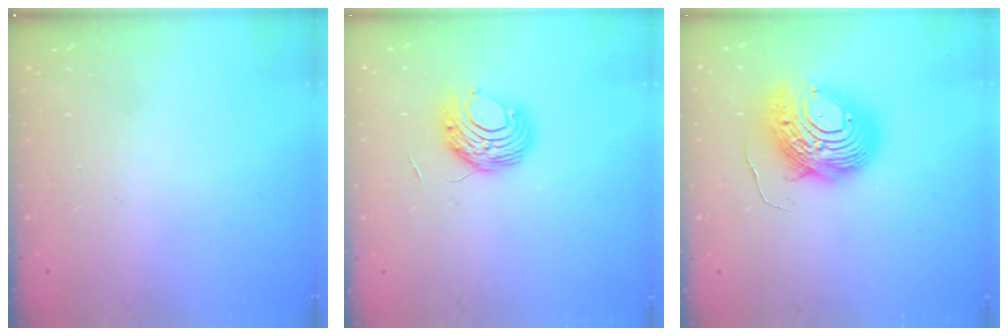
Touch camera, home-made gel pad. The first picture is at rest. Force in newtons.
{"total": 9.7, "press": 9.7, "slide": 0.9}
{"total": 13.2, "press": 13.1, "slide": 1.5}